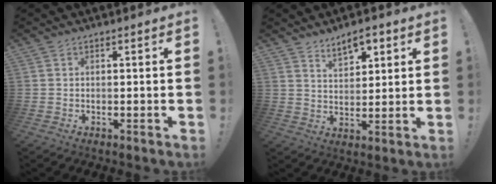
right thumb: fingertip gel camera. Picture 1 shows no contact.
{"total": 8.0, "force": [5.5, 4.0, 4.2], "torque": [-0.058, -0.023, 0.098]}